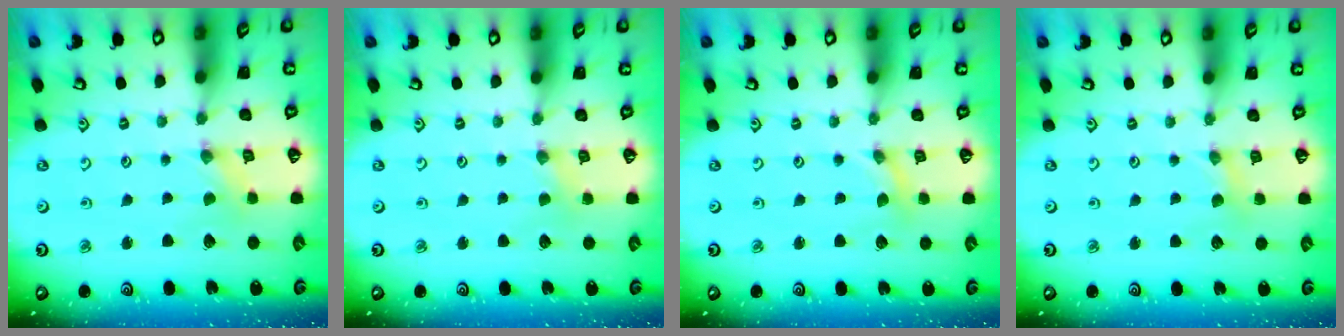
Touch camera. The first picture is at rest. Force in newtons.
{"total": 1.8, "press": 1.8, "slide": 0.4}
{"total": 0.0}
{"total": 2.3, "press": 2.3, "slide": 0.2}